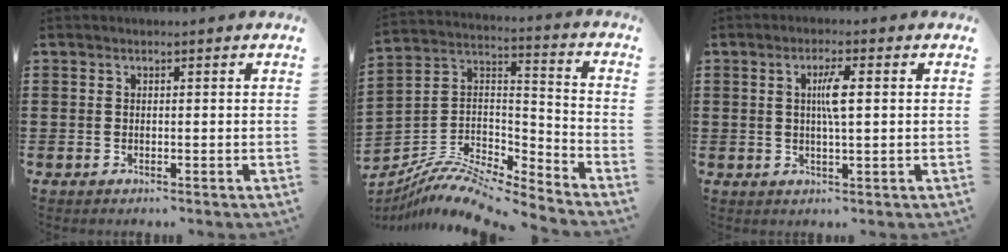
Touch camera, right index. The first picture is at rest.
{"total": 9.4, "force": [-8.2, 2.0, 4.1], "torque": [-0.082, 0.012, -0.164]}
{"total": 3.9, "force": [0.6, 0.6, 3.8], "torque": [-0.074, 0.000, 0.007]}